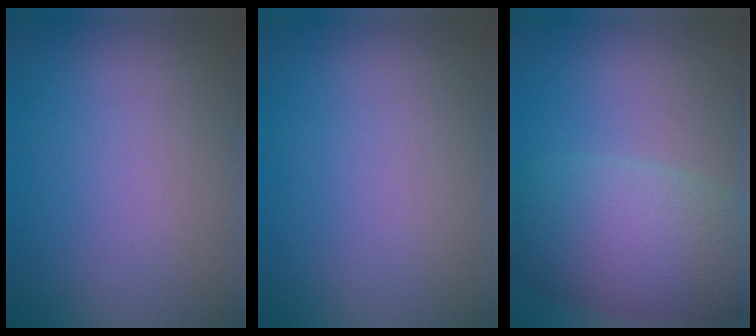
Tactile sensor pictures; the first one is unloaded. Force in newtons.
{"total": 0.0}
{"total": 8.4, "press": 8.4, "slide": 0.3}